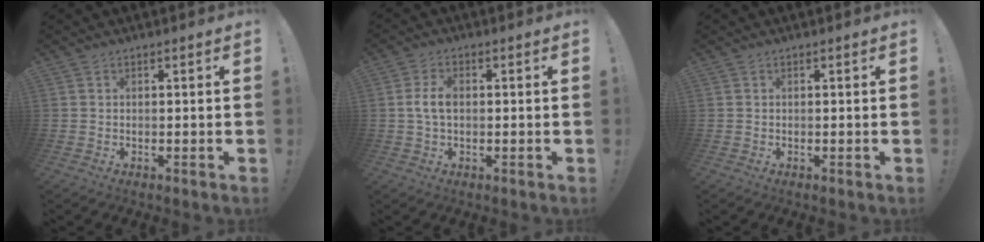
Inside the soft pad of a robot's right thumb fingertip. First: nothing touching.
{"total": 5.1, "force": [0.0, 2.9, 4.2], "torque": [-0.094, 0.010, -0.001]}
{"total": 0.0}